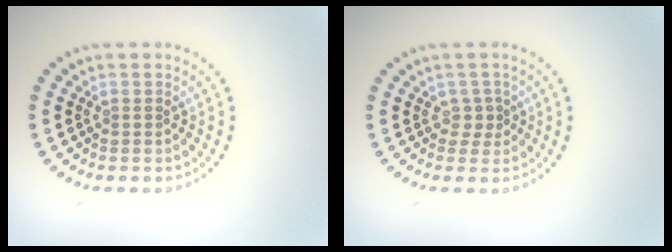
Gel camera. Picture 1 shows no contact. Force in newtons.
{"total": 1.2, "press": 0.9, "slide": 0.7}